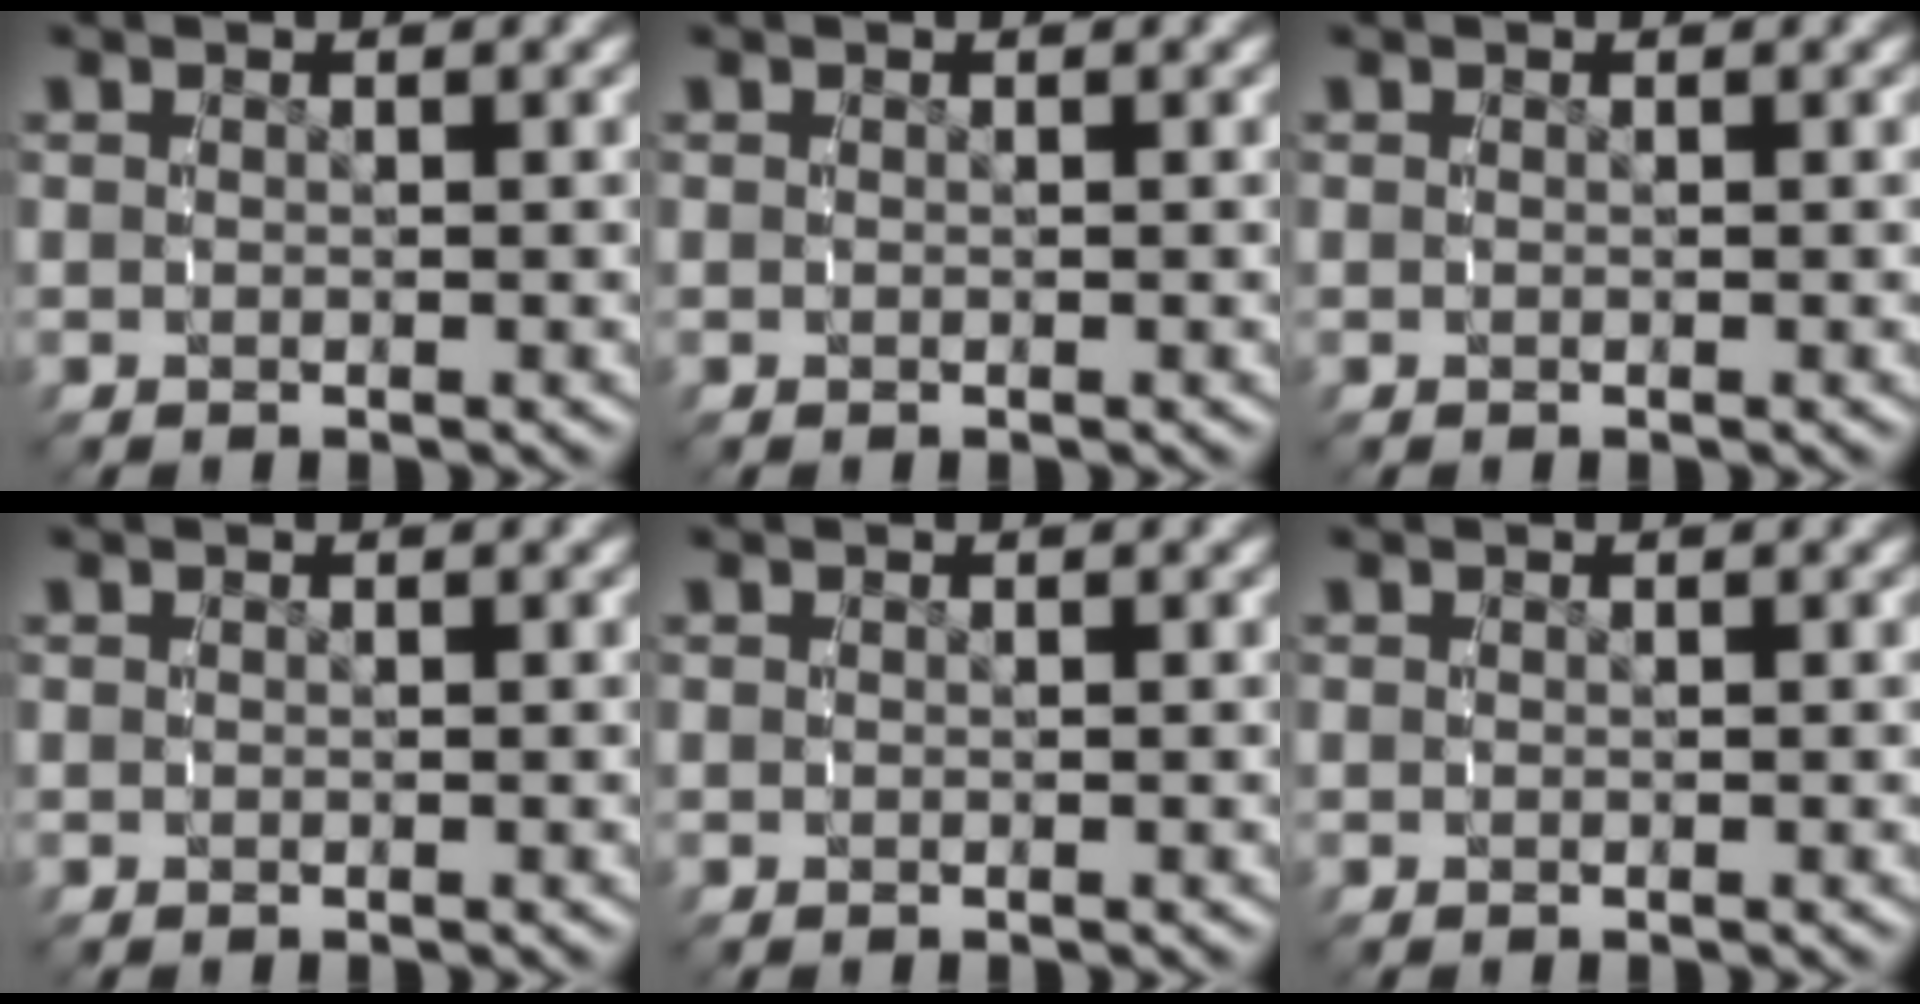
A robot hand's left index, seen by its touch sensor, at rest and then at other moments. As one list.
[{"total": 0.0}, {"total": 0.0}, {"total": 0.0}, {"total": 0.0}, {"total": 0.0}]